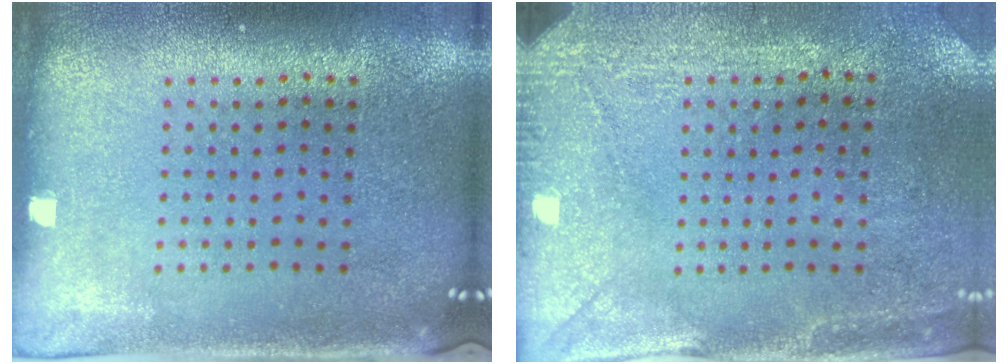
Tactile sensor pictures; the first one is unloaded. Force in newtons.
{"total": 2.9, "press": 2.6, "slide": 1.3}